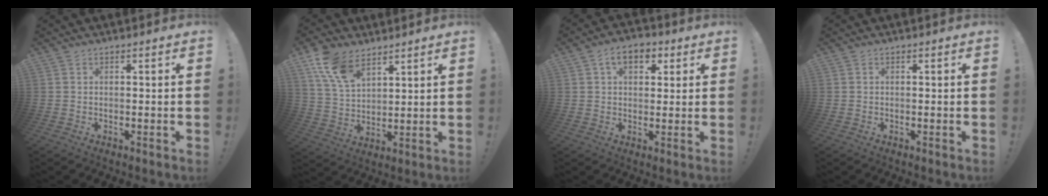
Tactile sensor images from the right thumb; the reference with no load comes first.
{"total": 12.2, "force": [8.0, 6.6, 6.3], "torque": [-0.123, -0.033, 0.158]}
{"total": 7.9, "force": [3.1, 5.0, 5.3], "torque": [-0.075, 0.005, 0.055]}
{"total": 0.0}